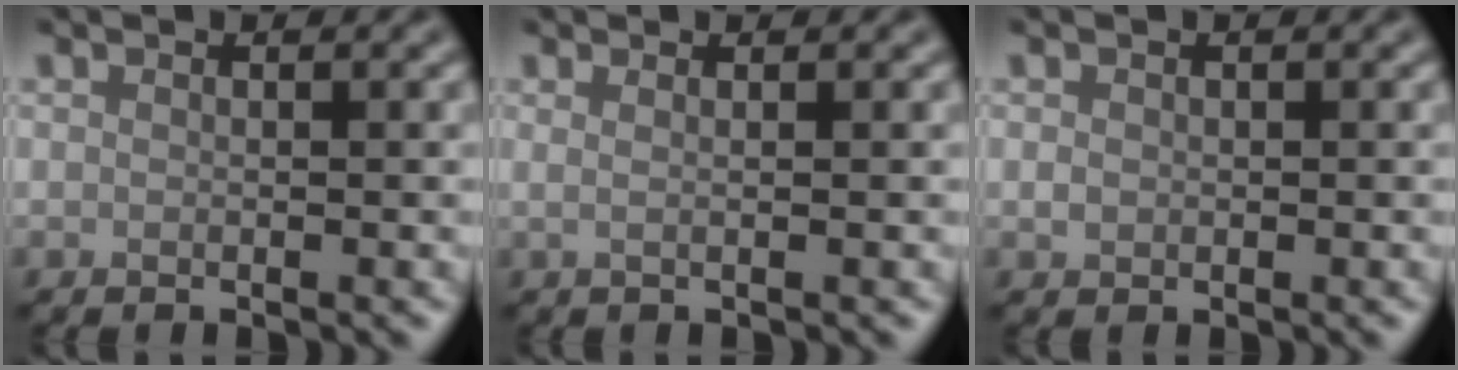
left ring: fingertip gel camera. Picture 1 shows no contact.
{"total": 1.7, "force": [0.4, 0.7, 1.4], "torque": [-0.019, -0.001, -0.010]}
{"total": 0.8, "force": [0.0, 0.7, 0.4], "torque": [-0.007, -0.002, -0.001]}